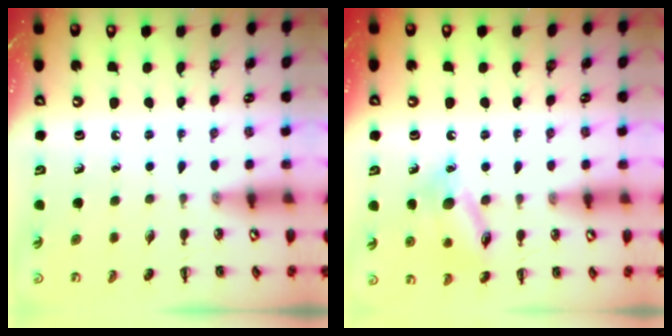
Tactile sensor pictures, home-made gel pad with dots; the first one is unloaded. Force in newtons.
{"total": 12.8, "press": 12.8, "slide": 0.8}